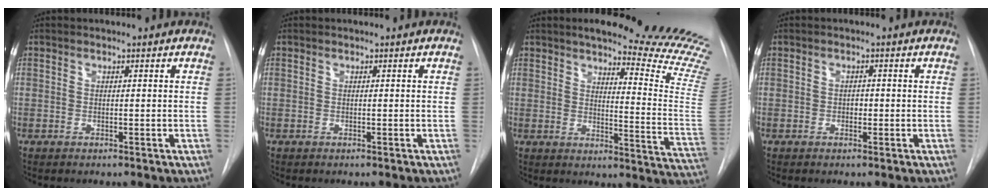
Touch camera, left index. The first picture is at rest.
{"total": 0.0}
{"total": 21.0, "force": [18.3, 0.1, 10.4], "torque": [-0.125, -0.132, 0.205]}
{"total": 1.5, "force": [-1.3, 0.6, 0.5], "torque": [-0.005, -0.003, -0.020]}